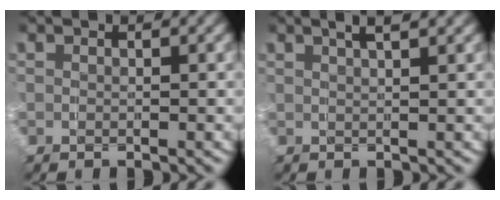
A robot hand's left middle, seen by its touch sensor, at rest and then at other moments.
{"total": 3.3, "force": [2.3, 0.7, 2.3], "torque": [-0.031, 0.015, 0.032]}